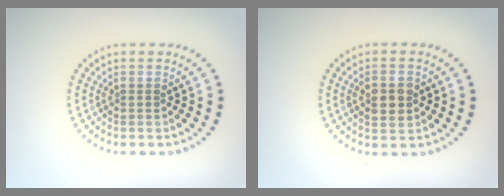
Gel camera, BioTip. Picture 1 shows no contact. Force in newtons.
{"total": 2.7, "press": 2.7, "slide": 0.1}